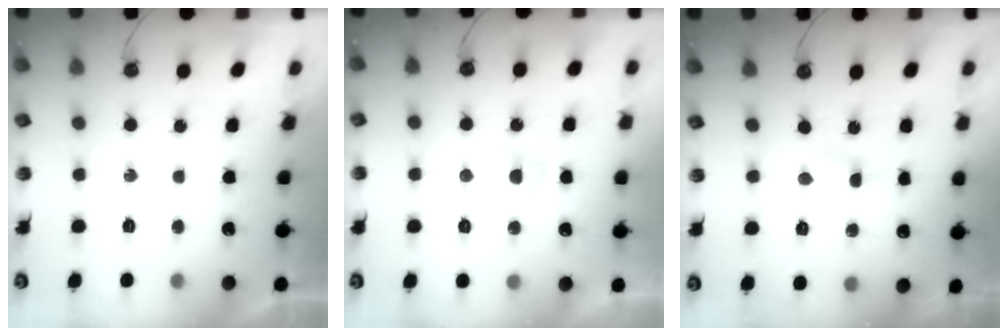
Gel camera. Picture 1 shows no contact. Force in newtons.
{"total": 3.7, "press": 3.7, "slide": 0.6}
{"total": 1.0, "press": 1.0, "slide": 0.1}